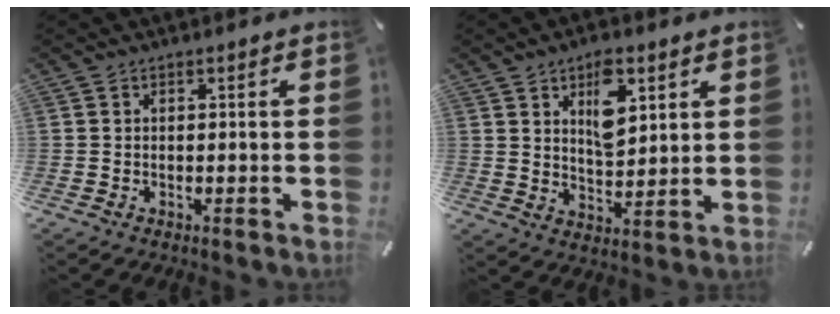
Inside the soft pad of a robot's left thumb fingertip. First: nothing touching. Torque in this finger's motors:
{"motor_torque": [1.93, 1.13, 0.81, -1.09, 0.29]}